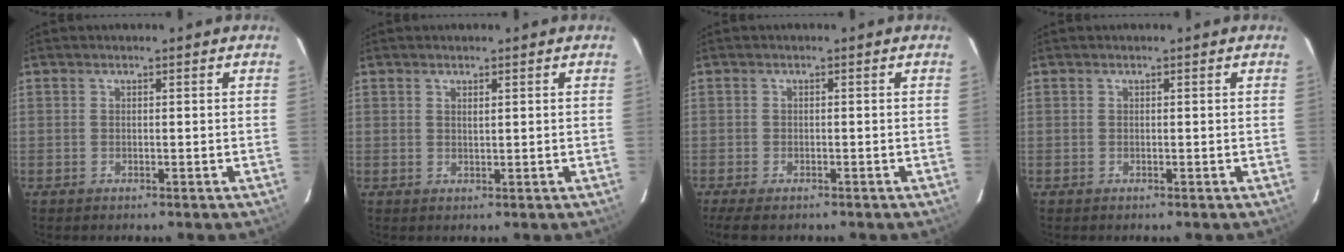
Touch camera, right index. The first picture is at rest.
{"total": 0.9, "force": [0.5, 0.2, 0.7], "torque": [-0.013, 0.002, 0.010]}
{"total": 5.2, "force": [-3.9, 1.8, 2.9], "torque": [-0.069, -0.022, -0.069]}
{"total": 0.0}